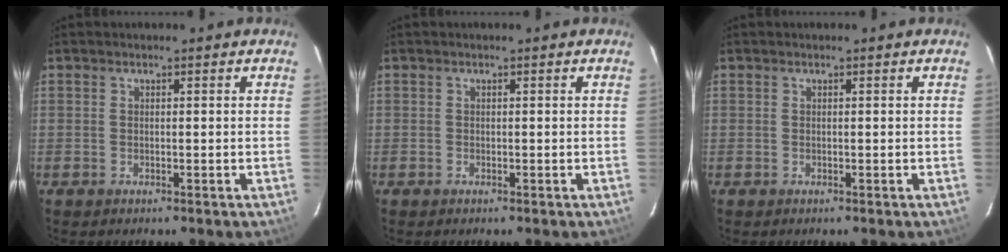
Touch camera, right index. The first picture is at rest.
{"total": 0.0}
{"total": 0.0}